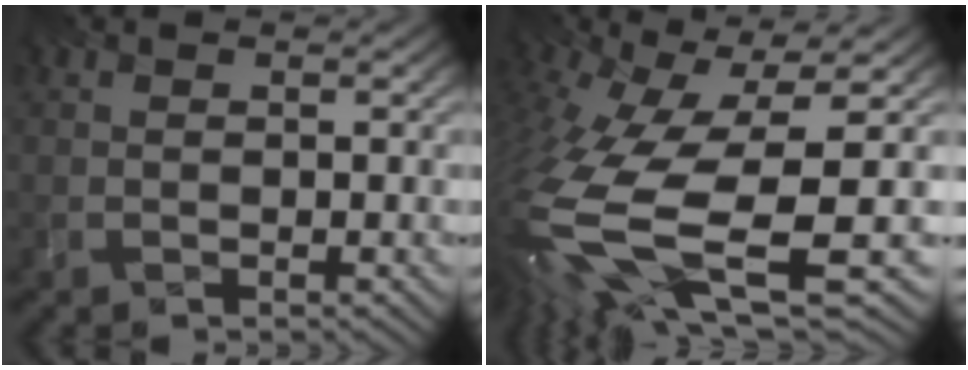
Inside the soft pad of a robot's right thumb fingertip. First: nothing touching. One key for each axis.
{"total": 14.7, "fx": -5.9, "fy": 6.1, "fz": 12.1, "tx": -0.312, "ty": -0.056, "tz": -0.067}